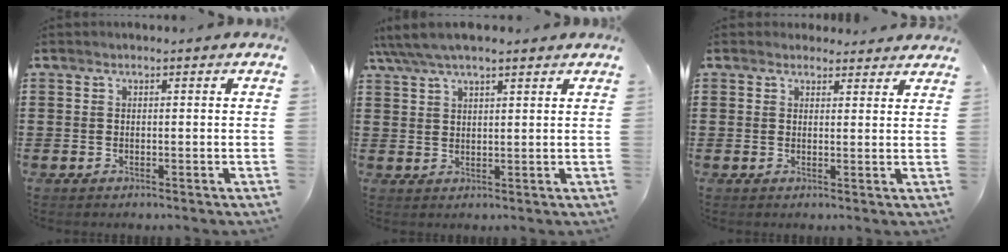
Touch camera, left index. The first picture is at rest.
{"total": 4.7, "force": [3.7, 1.1, 2.6], "torque": [-0.059, 0.001, 0.068]}
{"total": 2.4, "force": [2.3, 0.8, 0.2], "torque": [-0.003, -0.004, 0.042]}